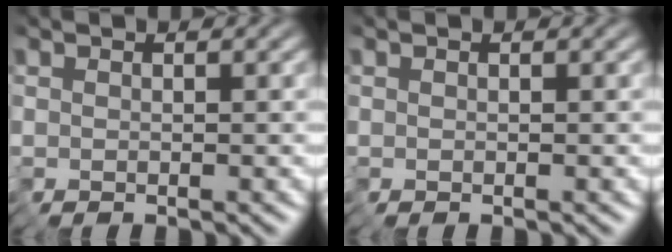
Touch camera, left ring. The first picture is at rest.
{"total": 0.0}